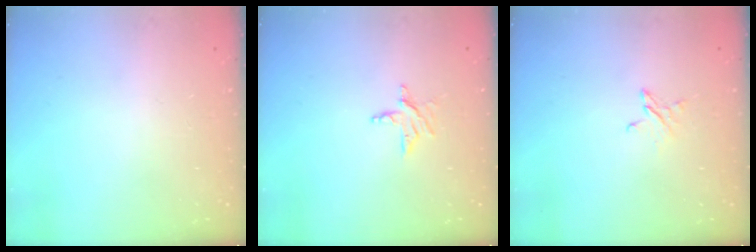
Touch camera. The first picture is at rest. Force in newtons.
{"total": 4.6, "press": 4.6, "slide": 0.4}
{"total": 3.1, "press": 3.1, "slide": 0.2}